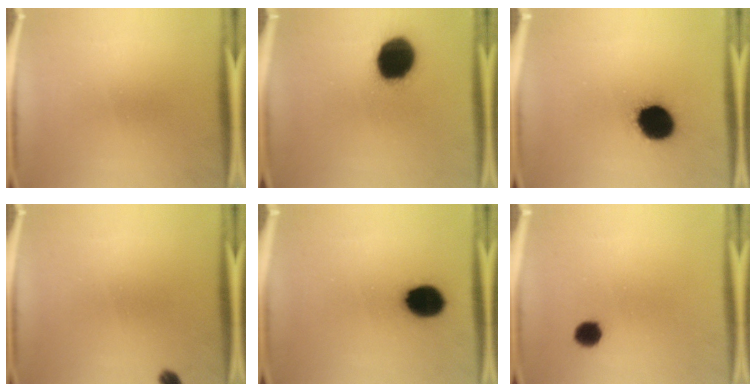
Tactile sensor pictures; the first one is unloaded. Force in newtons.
{"total": 16.9}
{"total": 15.2}
{"total": 1.5}
{"total": 10.8}
{"total": 3.9}